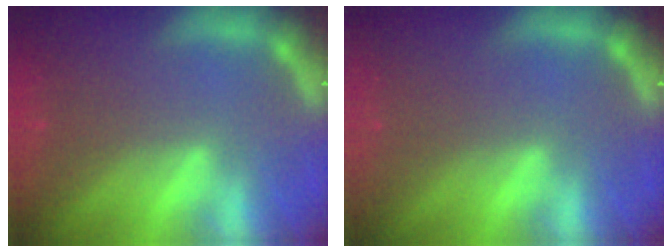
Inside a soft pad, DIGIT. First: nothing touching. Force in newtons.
{"total": 0.0}